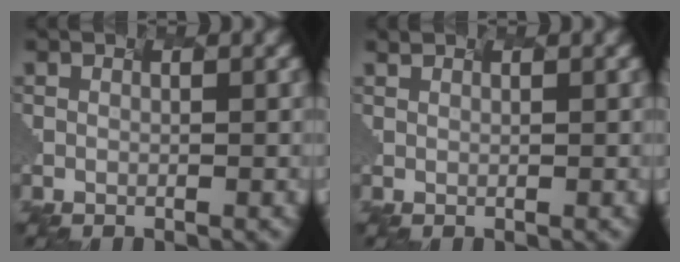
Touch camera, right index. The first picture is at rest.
{"total": 1.3, "force": [1.3, 0.3, 0.3], "torque": [-0.008, 0.013, 0.022]}